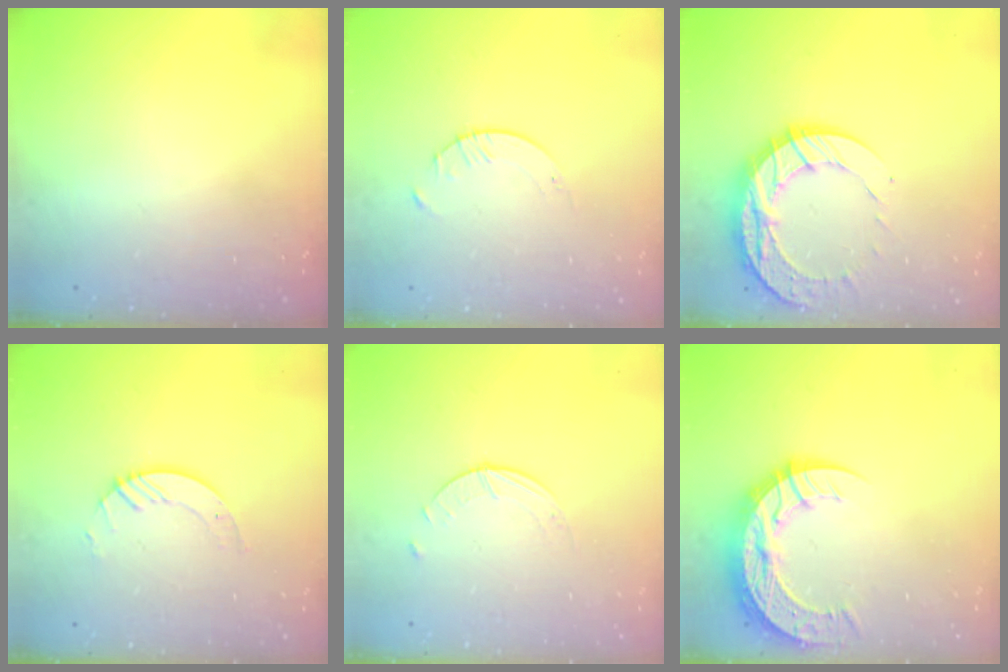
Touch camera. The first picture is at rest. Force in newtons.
{"total": 2.1, "press": 2.1, "slide": 0.3}
{"total": 13.8, "press": 13.7, "slide": 1.1}
{"total": 3.0, "press": 3.0, "slide": 0.3}
{"total": 0.9, "press": 0.9, "slide": 0.2}
{"total": 15.4, "press": 15.3, "slide": 1.2}